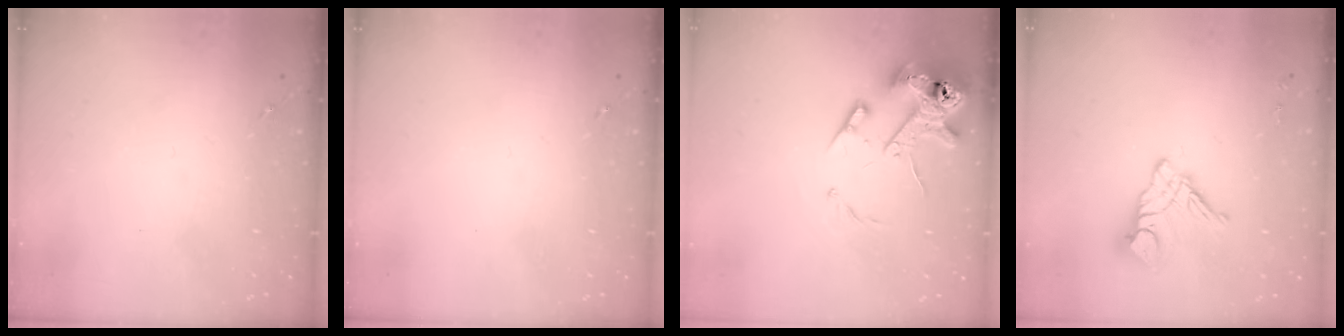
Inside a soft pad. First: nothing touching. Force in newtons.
{"total": 0.0}
{"total": 14.4, "press": 14.2, "slide": 2.1}
{"total": 12.6, "press": 12.6, "slide": 1.2}